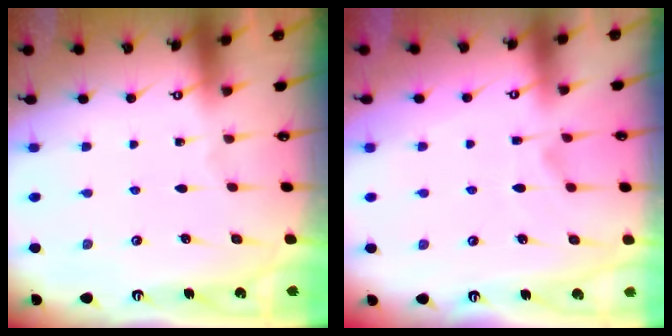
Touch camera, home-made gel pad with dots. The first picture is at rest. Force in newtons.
{"total": 1.3, "press": 0.1, "slide": 1.3}